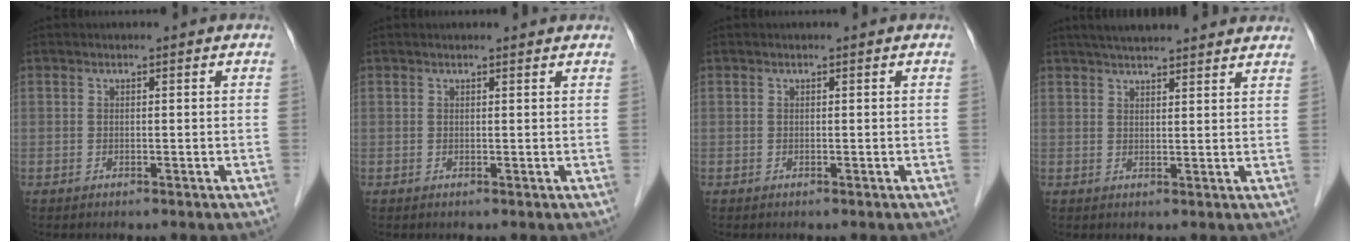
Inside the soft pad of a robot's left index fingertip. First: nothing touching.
{"total": 2.8, "force": [2.7, 0.4, 0.8], "torque": [-0.014, 0.016, 0.027]}
{"total": 0.0}
{"total": 13.3, "force": [11.9, 1.7, 5.8], "torque": [-0.083, 0.039, 0.153]}